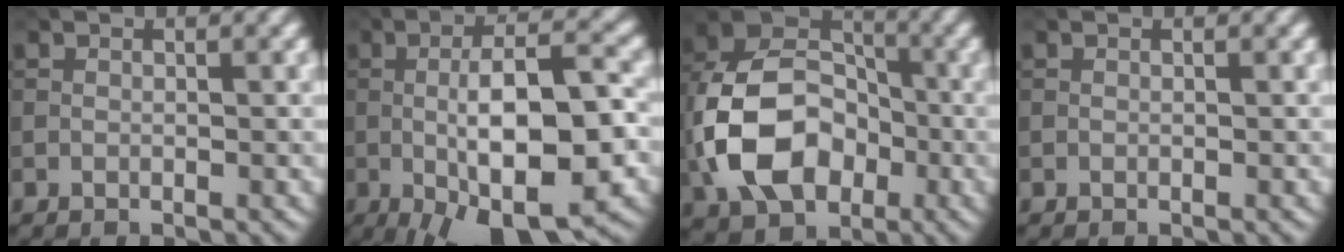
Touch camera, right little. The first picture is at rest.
{"total": 12.0, "force": [-2.8, 3.7, 11.0], "torque": [-0.165, 0.002, -0.043]}
{"total": 11.9, "force": [-3.0, 8.3, 8.0], "torque": [-0.166, 0.003, -0.065]}
{"total": 0.0}